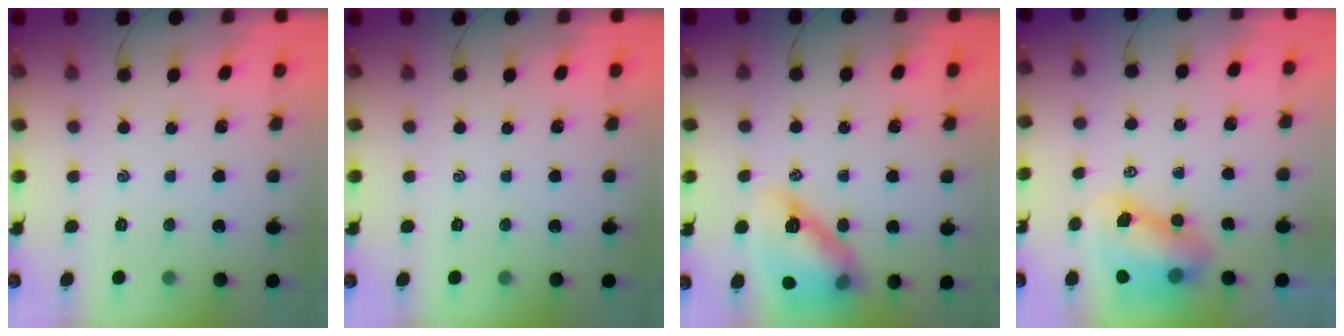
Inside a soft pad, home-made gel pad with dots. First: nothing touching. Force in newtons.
{"total": 0.0}
{"total": 15.7, "press": 15.1, "slide": 4.2}
{"total": 8.7, "press": 8.6, "slide": 1.7}